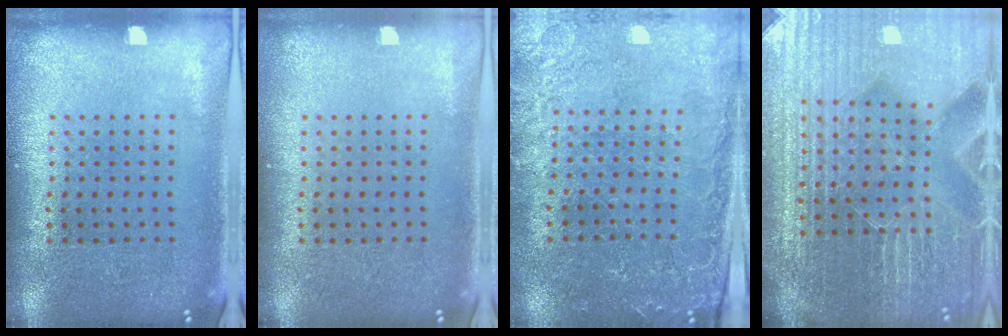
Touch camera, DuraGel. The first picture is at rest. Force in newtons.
{"total": 0.0}
{"total": 0.6, "press": 0.4, "slide": 0.4}
{"total": 5.8, "press": 5.3, "slide": 2.4}